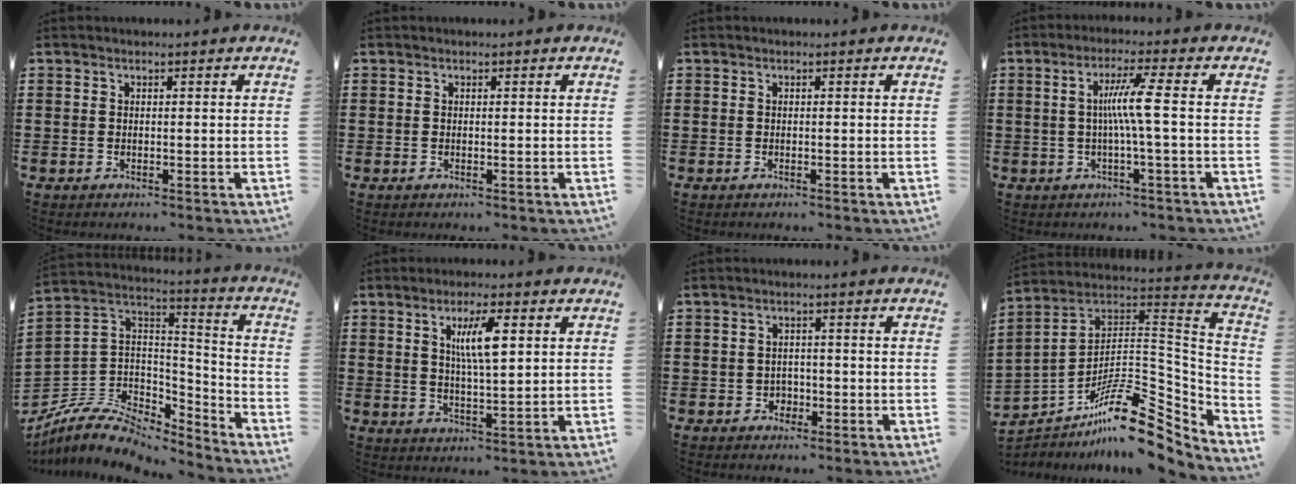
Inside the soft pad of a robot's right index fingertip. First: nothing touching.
{"total": 0.0}
{"total": 0.0}
{"total": 5.9, "force": [-0.3, -0.8, 5.8], "torque": [-0.109, -0.005, -0.013]}
{"total": 7.9, "force": [-5.7, 4.5, 3.2], "torque": [-0.078, 0.003, -0.107]}
{"total": 6.5, "force": [2.1, 1.5, 5.9], "torque": [-0.121, 0.008, 0.031]}
{"total": 1.8, "force": [-1.0, 1.4, 0.3], "torque": [-0.013, 0.000, -0.024]}
{"total": 14.7, "force": [-10.1, 5.4, 9.2], "torque": [-0.146, 0.022, -0.178]}